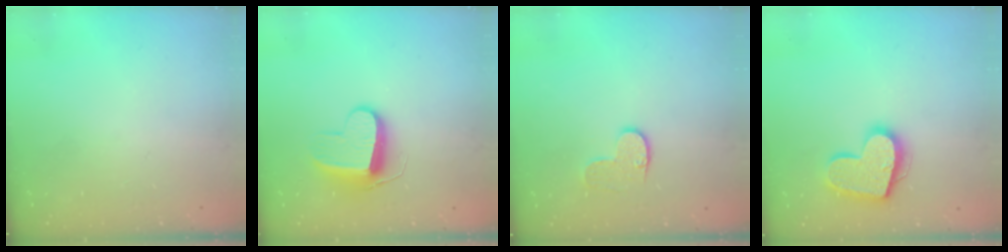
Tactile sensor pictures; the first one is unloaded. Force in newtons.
{"total": 9.4, "press": 9.4, "slide": 0.2}
{"total": 6.7, "press": 6.7, "slide": 0.1}
{"total": 16.4, "press": 16.4, "slide": 1.2}